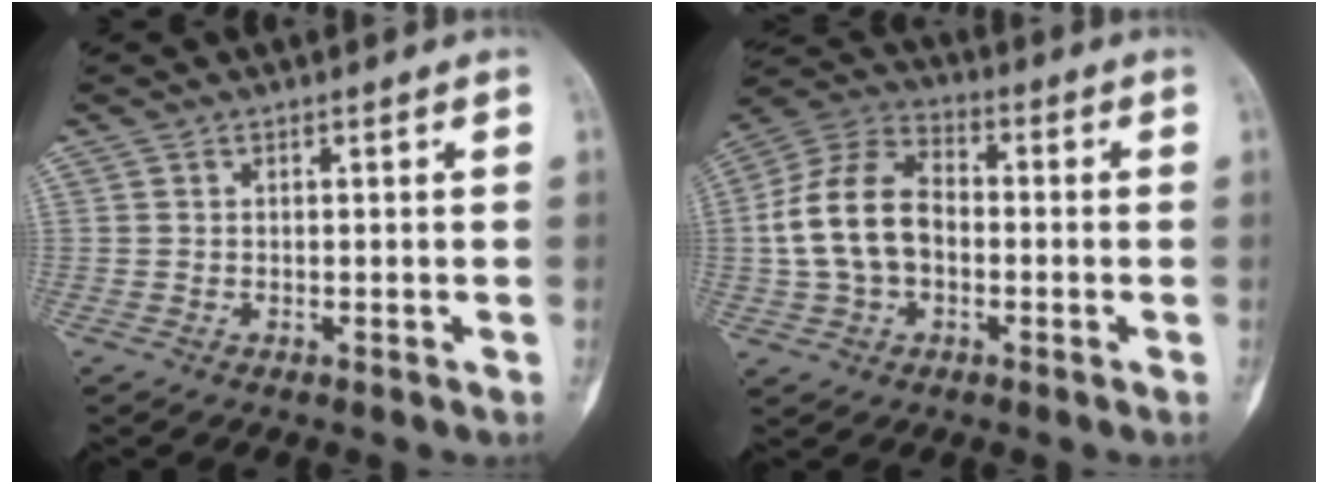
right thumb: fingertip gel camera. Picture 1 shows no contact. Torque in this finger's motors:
{"motor_torque": [1.05, 1.06, 0.51, -0.39, 0.16]}